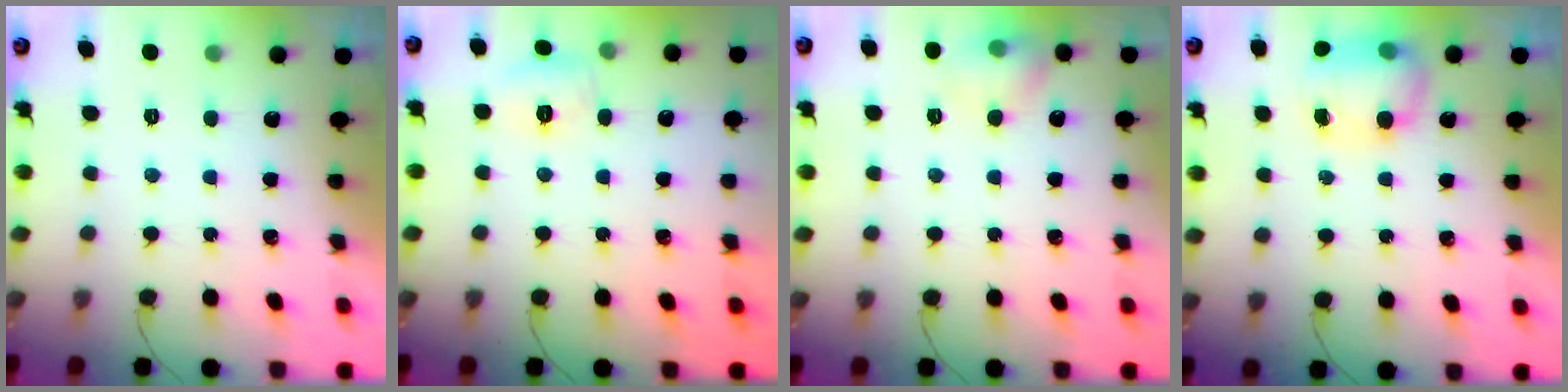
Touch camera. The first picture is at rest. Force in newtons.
{"total": 6.0, "press": 5.8, "slide": 1.6}
{"total": 7.5, "press": 7.5, "slide": 0.9}
{"total": 11.1, "press": 9.3, "slide": 6.2}